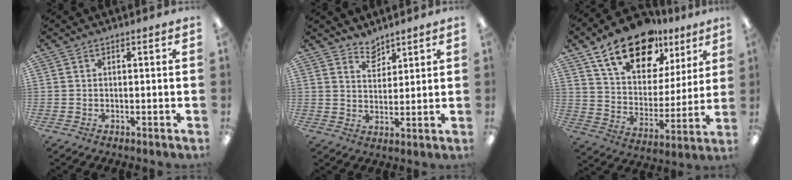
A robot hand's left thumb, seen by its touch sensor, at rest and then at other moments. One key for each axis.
{"total": 3.7, "fx": 3.4, "fy": 1.4, "fz": 0.3, "tx": 0.004, "ty": -0.024, "tz": 0.062}
{"total": 19.8, "fx": 13.4, "fy": 10.4, "fz": 10.3, "tx": -0.171, "ty": -0.072, "tz": 0.237}